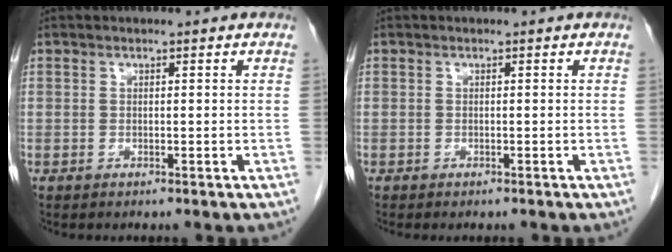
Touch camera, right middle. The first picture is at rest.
{"total": 1.1, "force": [-1.0, 0.2, 0.4], "torque": [-0.012, -0.004, -0.013]}